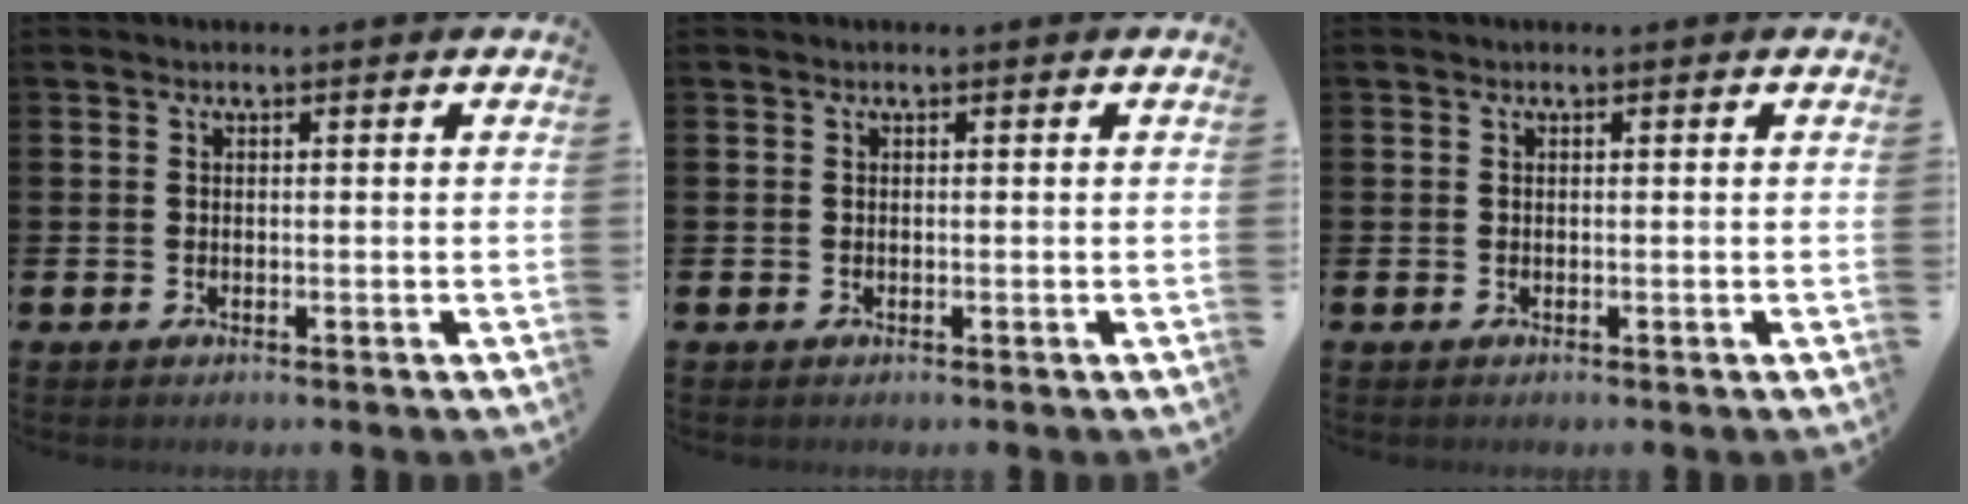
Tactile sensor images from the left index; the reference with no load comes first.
{"total": 0.0}
{"total": 0.0}